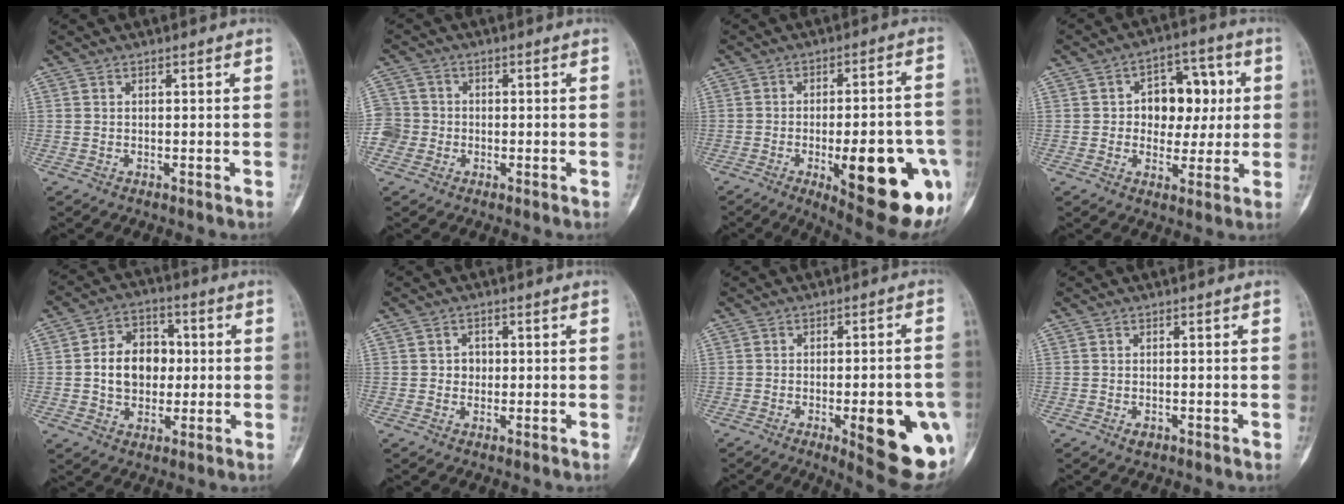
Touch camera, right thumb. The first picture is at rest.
{"total": 5.4, "force": [-1.3, 5.2, 1.0], "torque": [-0.013, 0.013, -0.029]}
{"total": 22.0, "force": [-7.5, 7.0, 19.5], "torque": [-0.203, 0.010, -0.081]}
{"total": 11.6, "force": [1.4, 8.3, 8.1], "torque": [-0.058, 0.017, 0.019]}
{"total": 11.2, "force": [0.3, 8.6, 7.2], "torque": [-0.080, 0.019, 0.002]}
{"total": 2.3, "force": [0.1, 2.1, 1.0], "torque": [0.003, 0.006, -0.002]}
{"total": 15.9, "force": [-5.0, 4.4, 14.5], "torque": [-0.131, 0.009, -0.047]}
{"total": 1.3, "force": [-0.6, 0.7, 0.8], "torque": [-0.012, 0.001, -0.009]}